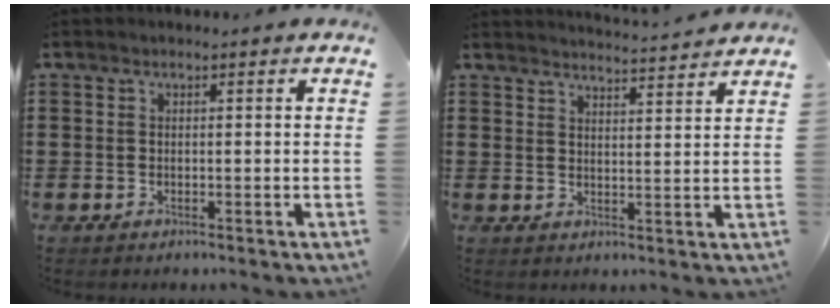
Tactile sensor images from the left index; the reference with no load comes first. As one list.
[{"total": 3.2, "force": [3.2, -0.6, 0.1], "torque": [-0.013, -0.021, 0.054]}]